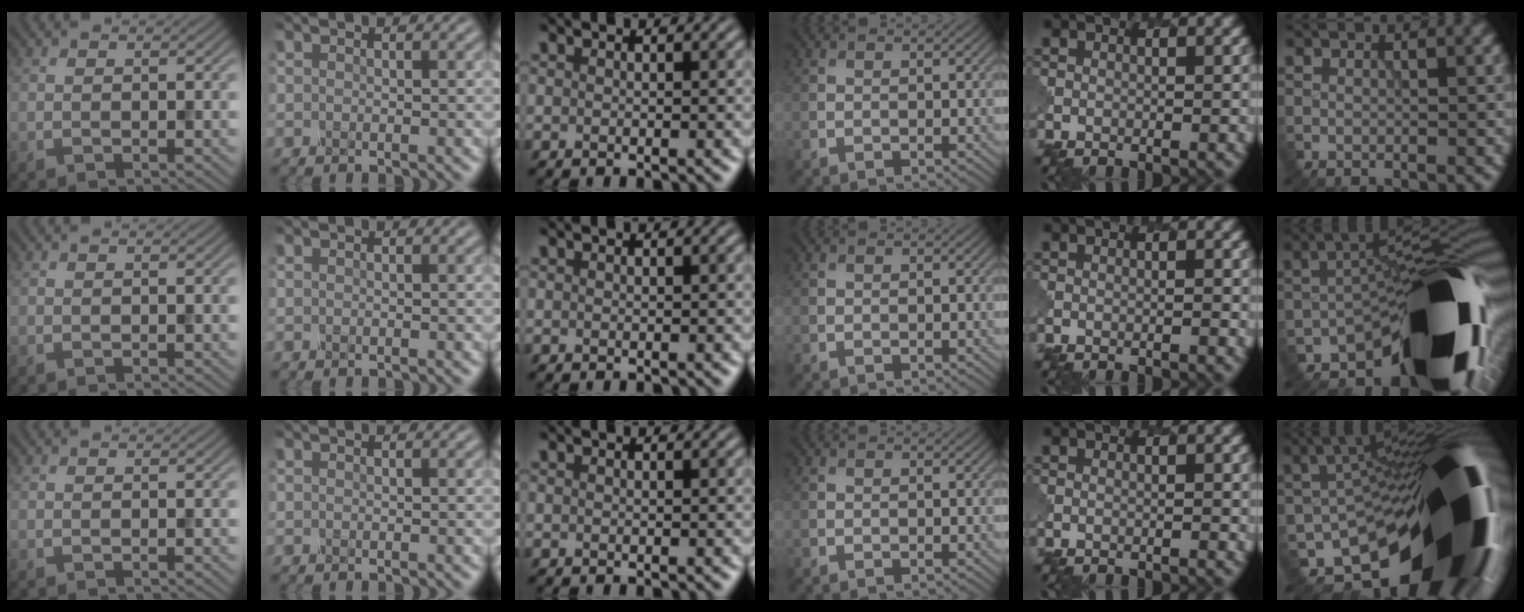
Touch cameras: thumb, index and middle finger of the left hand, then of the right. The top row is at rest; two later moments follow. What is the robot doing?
{"motion": "dispense", "object": "spray bottle"}